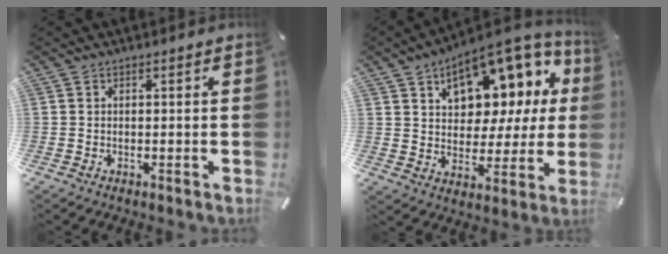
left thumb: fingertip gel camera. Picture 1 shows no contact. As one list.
[{"total": 13.9, "force": [8.4, 8.7, 6.8], "torque": [-0.093, -0.064, 0.146]}]